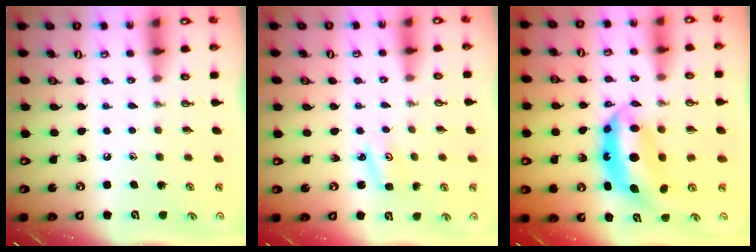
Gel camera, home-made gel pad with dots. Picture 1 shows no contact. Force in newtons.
{"total": 3.4, "press": 3.4, "slide": 0.4}
{"total": 9.2, "press": 9.2, "slide": 0.7}